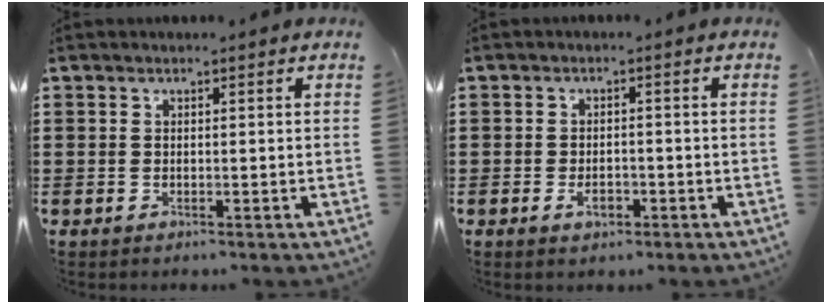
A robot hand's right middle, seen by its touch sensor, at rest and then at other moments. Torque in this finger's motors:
{"motor_torque": [0.49, -0.07, 0.09, 0.02]}